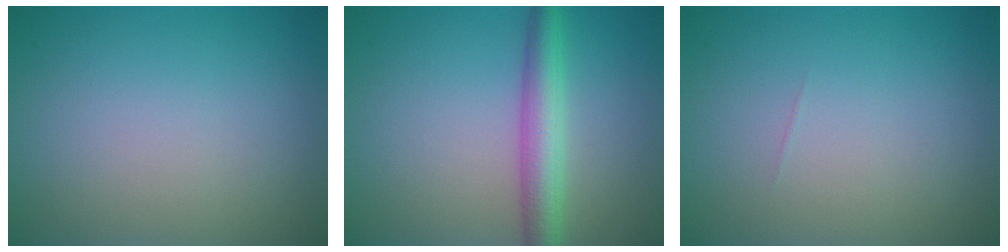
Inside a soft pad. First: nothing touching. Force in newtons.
{"total": 4.1, "press": 4.1, "slide": 0.1}
{"total": 0.0}